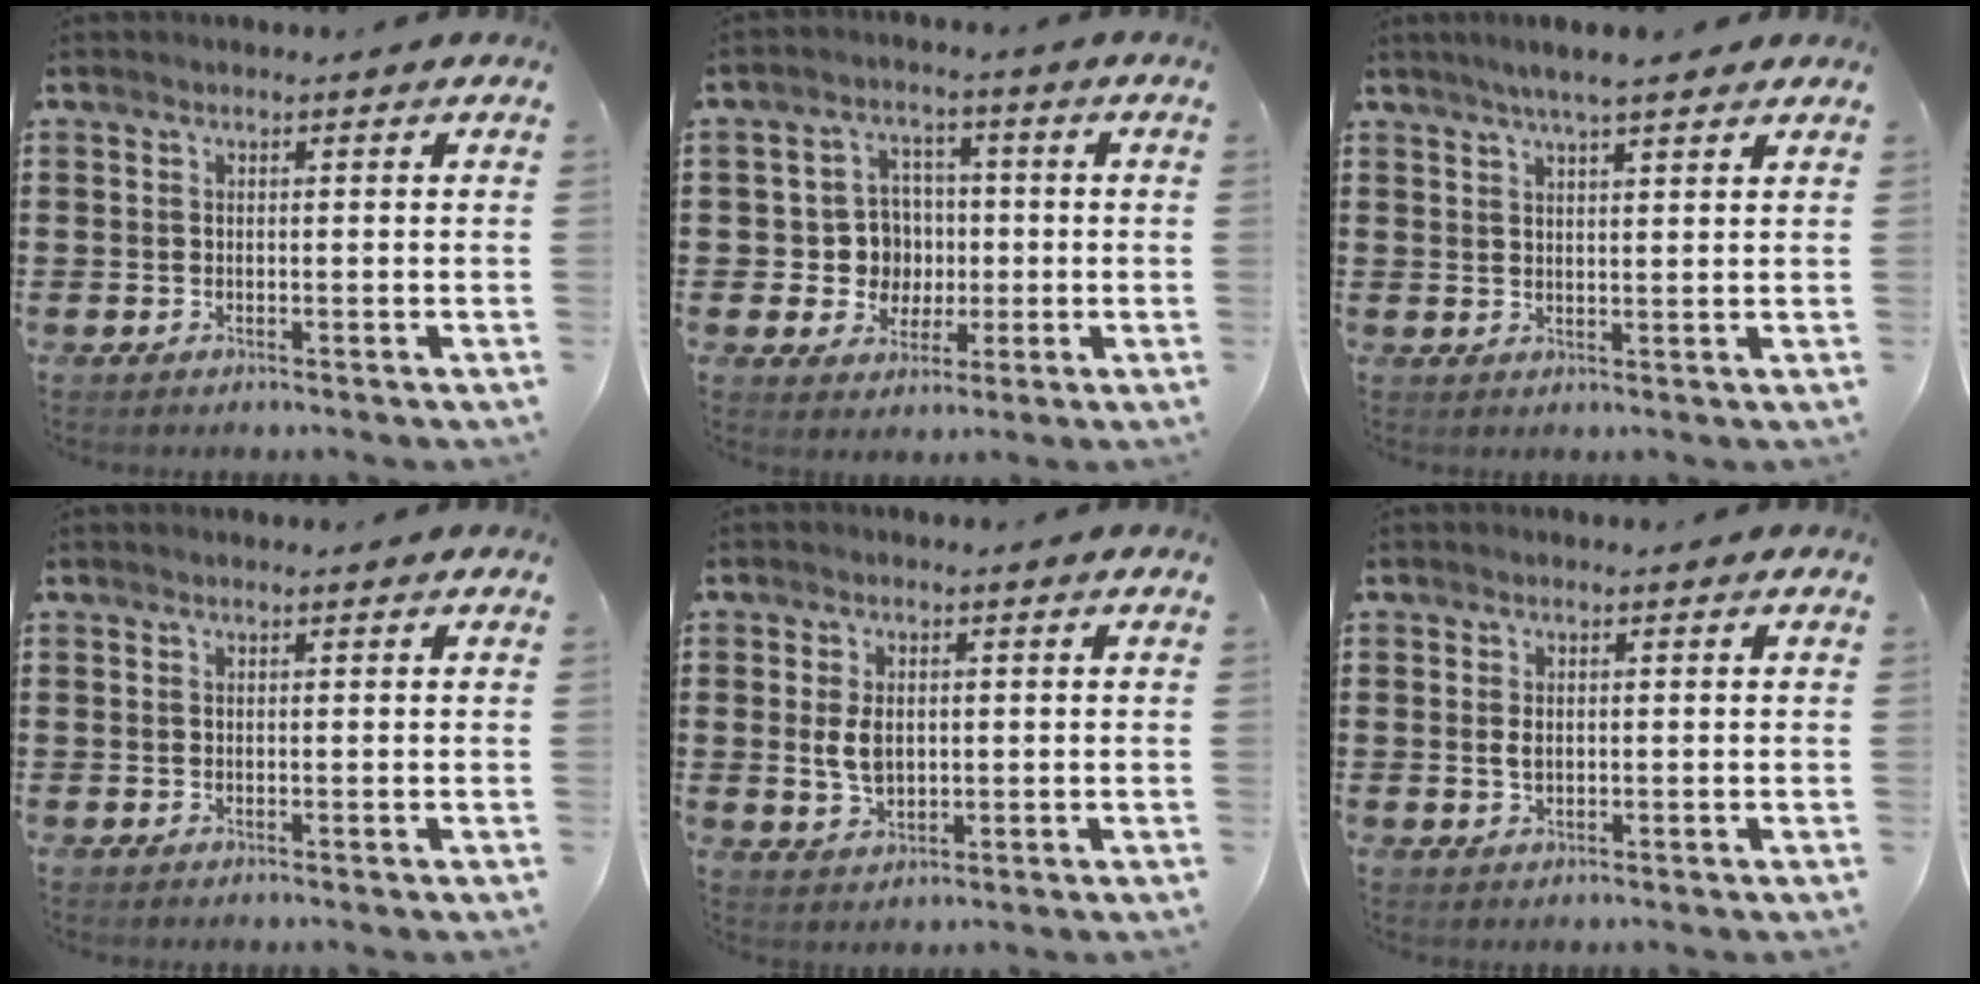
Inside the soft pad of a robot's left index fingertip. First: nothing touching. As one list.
[{"total": 7.3, "force": [0.2, 6.9, 2.3], "torque": [-0.056, 0.014, 0.005]}, {"total": 4.0, "force": [3.2, 0.2, 2.5], "torque": [-0.054, 0.000, 0.055]}, {"total": 0.0}, {"total": 4.3, "force": [0.3, 2.7, 3.4], "torque": [-0.085, 0.003, 0.001]}, {"total": 1.5, "force": [0.1, 0.9, 1.2], "torque": [-0.028, 0.004, 0.001]}]